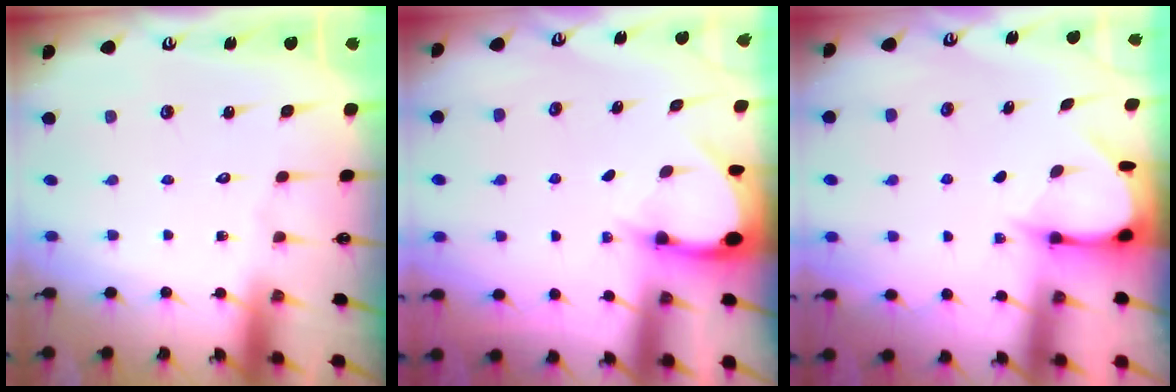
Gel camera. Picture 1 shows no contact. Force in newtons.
{"total": 3.7, "press": 3.7, "slide": 0.2}
{"total": 3.8, "press": 3.8, "slide": 0.3}